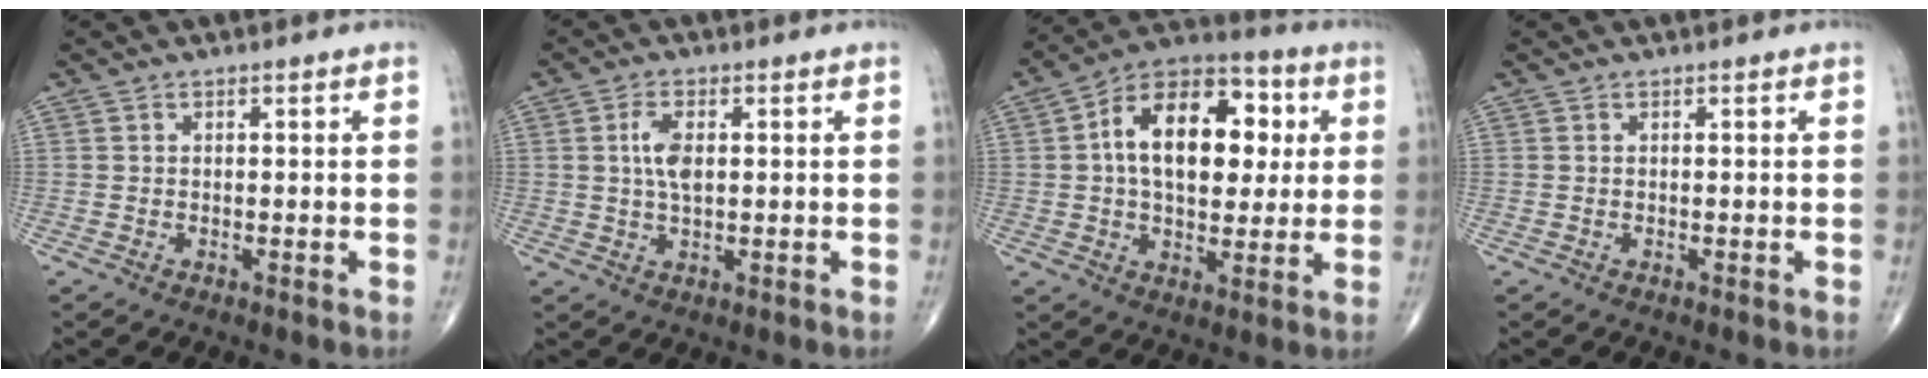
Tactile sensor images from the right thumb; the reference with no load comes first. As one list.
[{"total": 4.9, "force": [0.8, 2.4, 4.2], "torque": [-0.086, 0.001, 0.015]}, {"total": 19.2, "force": [3.5, 11.5, 14.9], "torque": [-0.200, 0.019, 0.048]}, {"total": 0.0}]